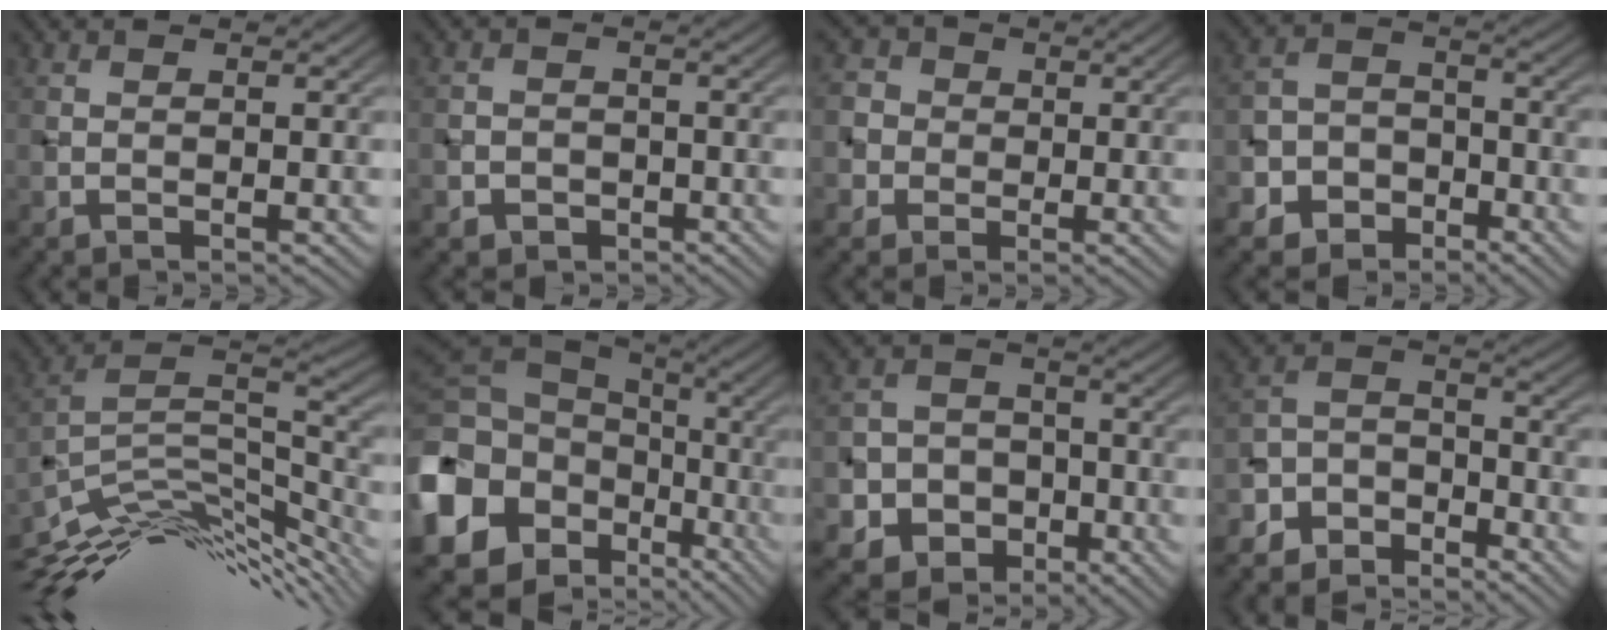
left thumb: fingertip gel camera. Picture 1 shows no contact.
{"total": 3.2, "force": [-1.7, 2.6, 0.9], "torque": [-0.009, -0.002, -0.035]}
{"total": 4.7, "force": [0.0, 4.5, 1.4], "torque": [-0.038, 0.013, -0.021]}
{"total": 6.4, "force": [-4.1, 4.4, 2.1], "torque": [-0.045, 0.000, -0.091]}
{"total": 13.8, "force": [-8.3, 4.6, 10.0], "torque": [-0.212, -0.002, -0.138]}
{"total": 20.5, "force": [-6.5, 16.1, 10.8], "torque": [-0.292, -0.041, -0.097]}
{"total": 7.6, "force": [-3.2, 6.4, 2.5], "torque": [-0.059, -0.005, -0.085]}
{"total": 7.6, "force": [-6.5, 3.2, 2.3], "torque": [-0.049, 0.001, -0.138]}